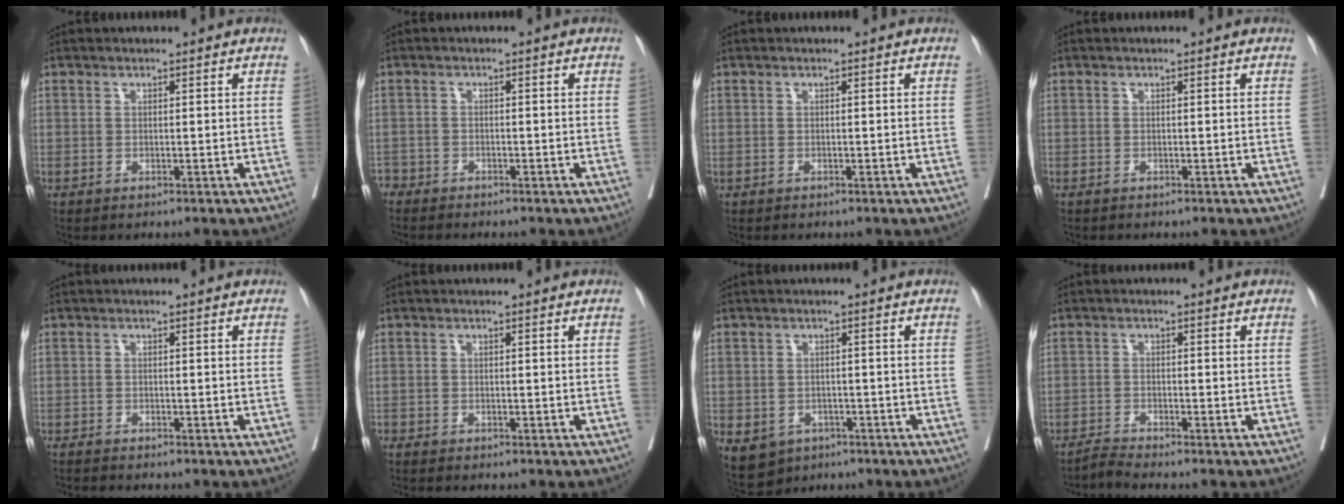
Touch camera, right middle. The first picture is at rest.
{"total": 2.5, "force": [-2.5, 0.7, -0.1], "torque": [0.005, -0.006, -0.047]}
{"total": 0.0}
{"total": 0.0}
{"total": 2.0, "force": [-1.9, 0.0, 0.4], "torque": [-0.006, -0.005, -0.031]}
{"total": 1.4, "force": [-1.3, 0.2, 0.3], "torque": [-0.007, -0.003, -0.023]}
{"total": 5.9, "force": [-3.1, 4.8, 1.7], "torque": [-0.030, 0.001, -0.038]}
{"total": 2.3, "force": [-2.1, -1.1, -0.2], "torque": [0.000, -0.013, -0.042]}